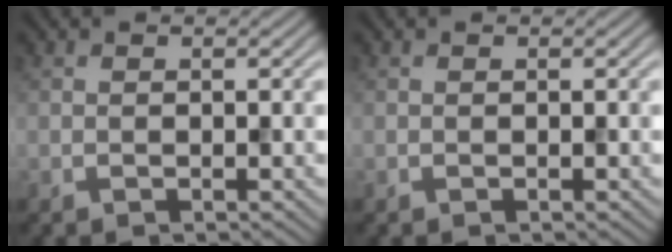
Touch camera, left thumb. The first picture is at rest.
{"total": 0.0}